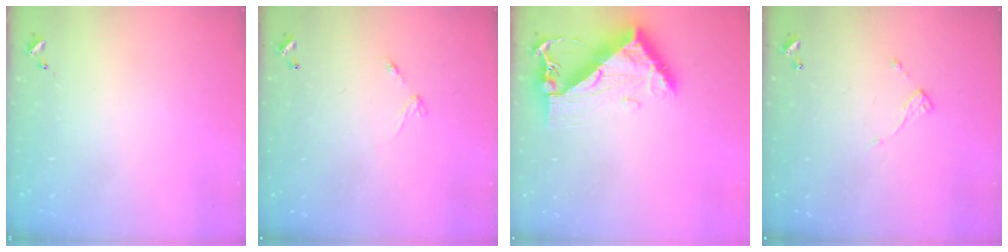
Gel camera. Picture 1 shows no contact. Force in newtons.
{"total": 4.3, "press": 4.3, "slide": 0.3}
{"total": 9.5, "press": 9.4, "slide": 1.0}
{"total": 5.3, "press": 5.3, "slide": 0.2}